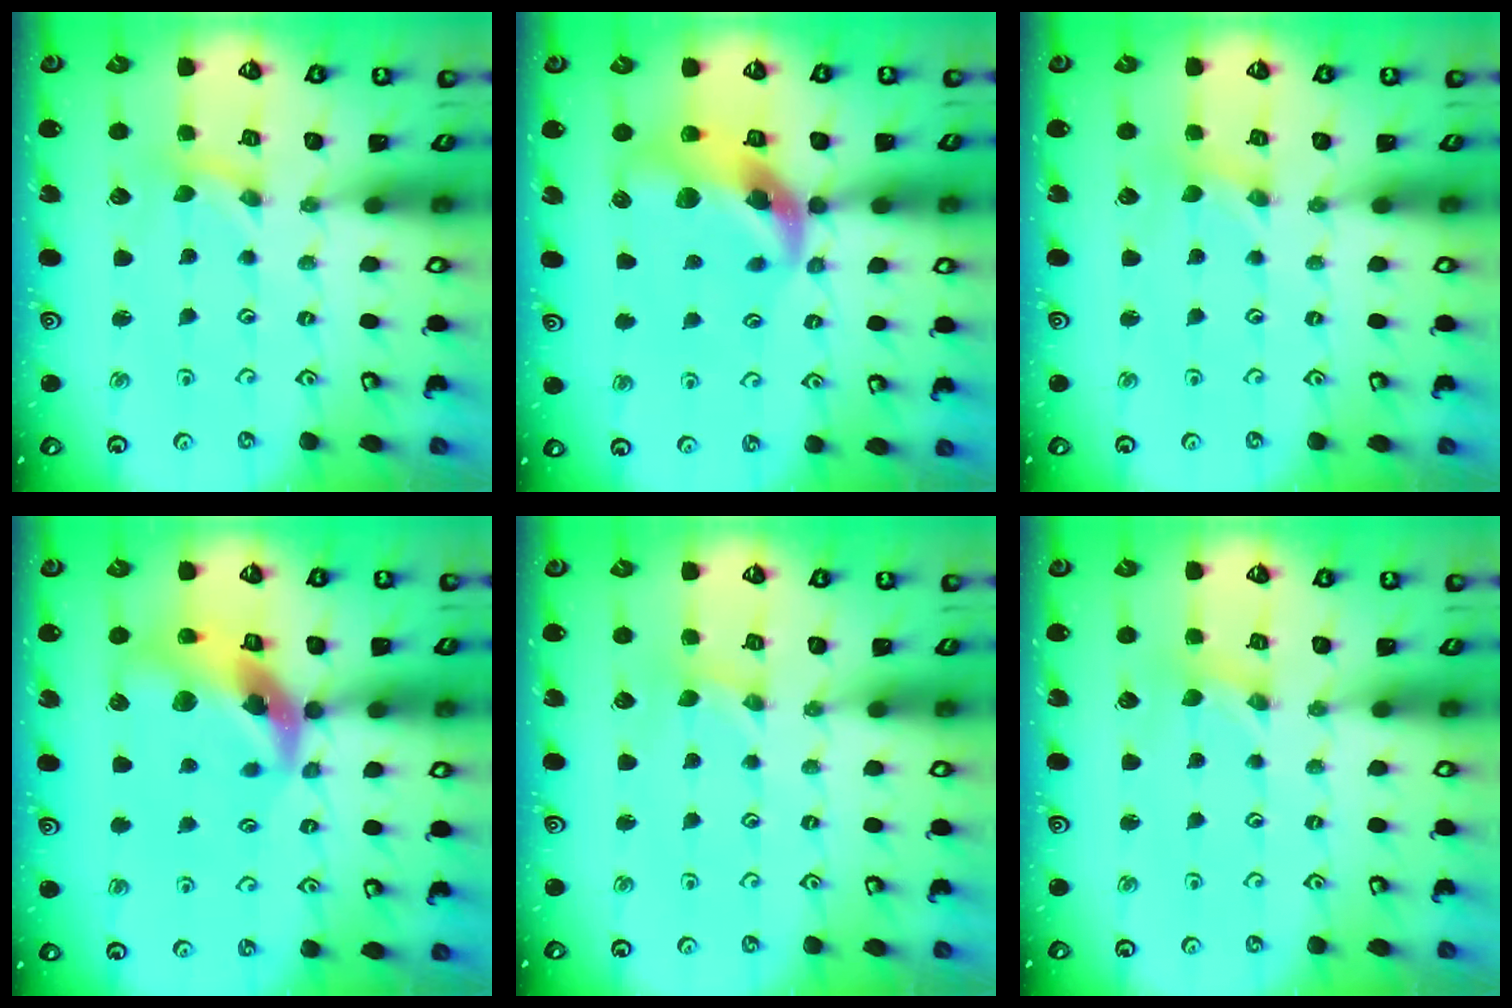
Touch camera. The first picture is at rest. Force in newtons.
{"total": 14.7, "press": 14.6, "slide": 2.1}
{"total": 0.0}
{"total": 15.2, "press": 15.0, "slide": 2.2}
{"total": 0.0}
{"total": 0.0}